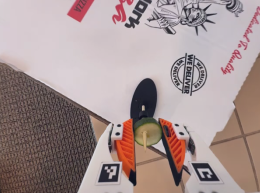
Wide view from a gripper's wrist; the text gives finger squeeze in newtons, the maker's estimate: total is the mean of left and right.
{"total": 7.6, "left": 7.4, "right": 7.9}